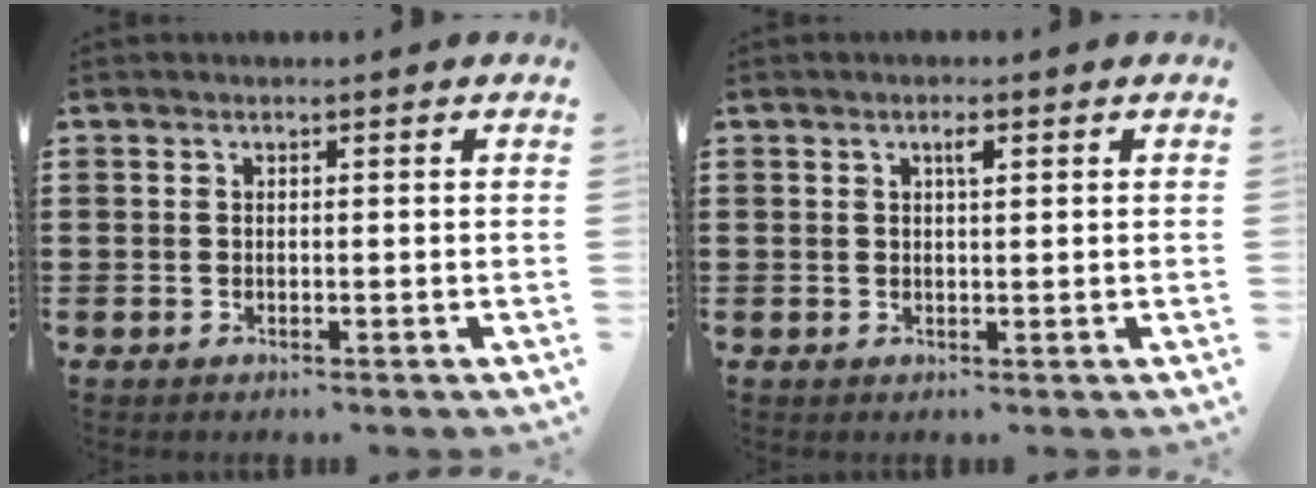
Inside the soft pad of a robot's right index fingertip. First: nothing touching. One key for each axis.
{"total": 1.8, "fx": 0.7, "fy": 0.5, "fz": 1.5, "tx": -0.024, "ty": 0.002, "tz": 0.009}